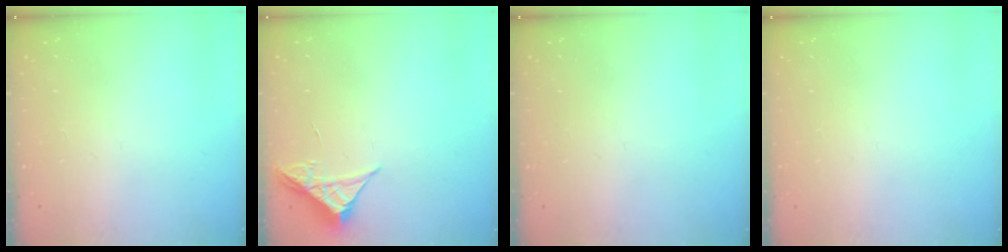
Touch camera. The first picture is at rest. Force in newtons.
{"total": 5.2, "press": 5.1, "slide": 0.3}
{"total": 0.0}
{"total": 0.0}